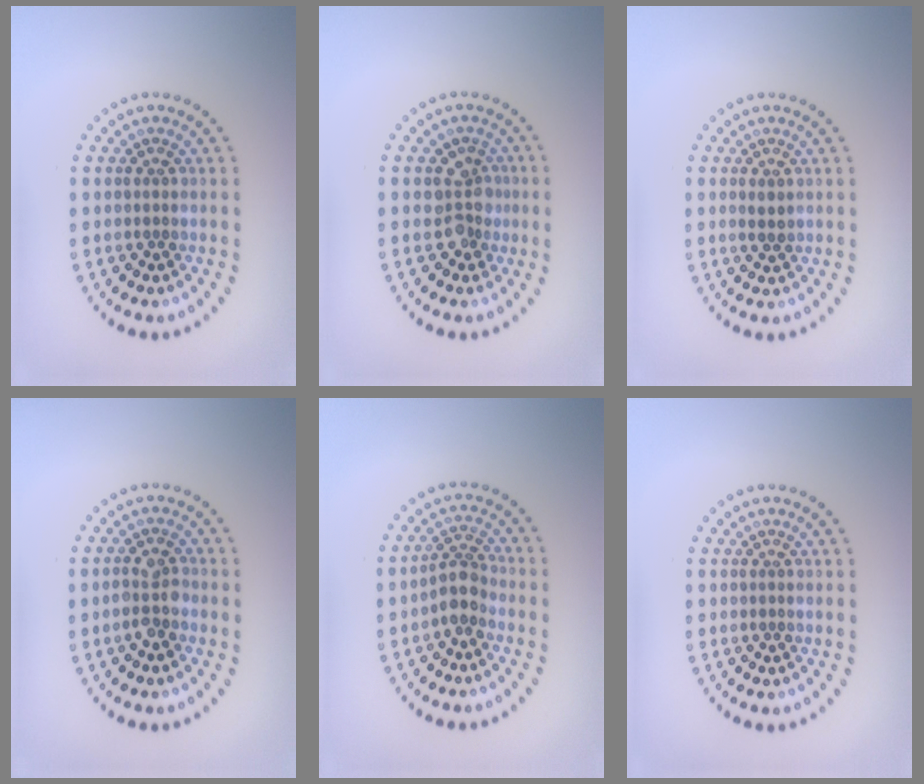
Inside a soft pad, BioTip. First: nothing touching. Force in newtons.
{"total": 2.6, "press": 2.2, "slide": 1.4}
{"total": 1.0, "press": 1.0, "slide": 0.2}
{"total": 2.4, "press": 2.2, "slide": 0.9}
{"total": 2.5, "press": 2.1, "slide": 1.3}
{"total": 0.0}